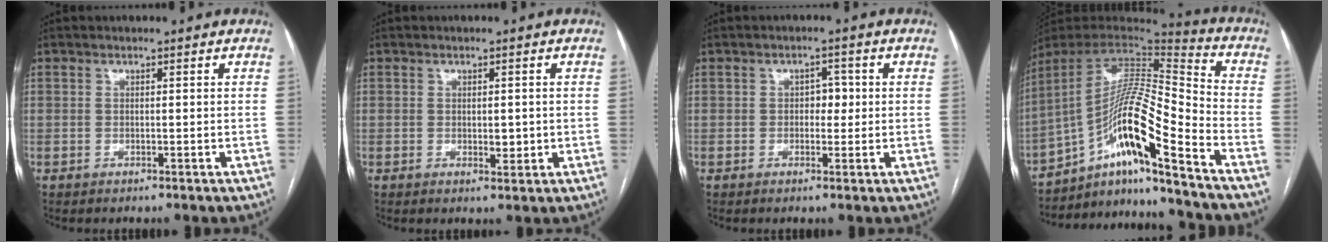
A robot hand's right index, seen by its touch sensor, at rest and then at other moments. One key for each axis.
{"total": 2.2, "fx": -0.1, "fy": 1.1, "fz": 1.9, "tx": -0.027, "ty": -0.004, "tz": 0.003}
{"total": 2.5, "fx": 0.1, "fy": 1.6, "fz": 1.9, "tx": -0.021, "ty": 0.009, "tz": -0.001}
{"total": 17.5, "fx": -10.5, "fy": -0.1, "fz": 14.0, "tx": -0.264, "ty": 0.014, "tz": -0.185}